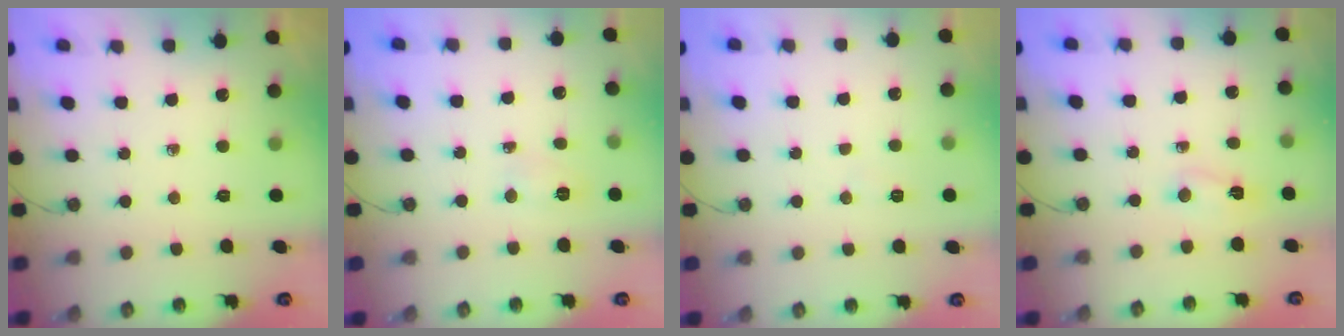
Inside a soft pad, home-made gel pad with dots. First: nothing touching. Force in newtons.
{"total": 4.5, "press": 4.5, "slide": 0.5}
{"total": 3.4, "press": 3.4, "slide": 0.5}
{"total": 2.6, "press": 2.6, "slide": 0.6}